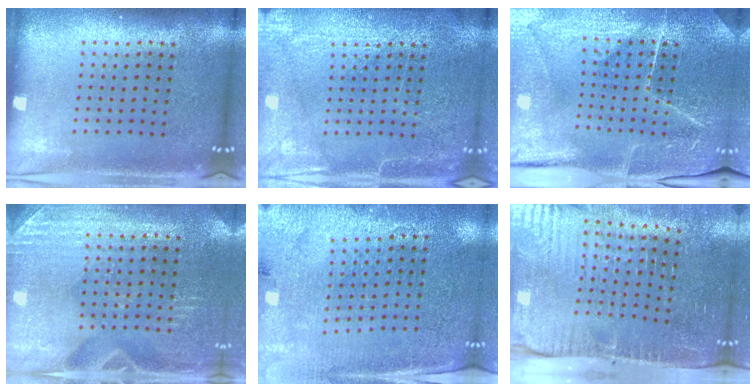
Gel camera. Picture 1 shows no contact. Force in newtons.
{"total": 4.0, "press": 3.9, "slide": 0.5}
{"total": 4.0, "press": 3.9, "slide": 0.3}
{"total": 3.0, "press": 2.9, "slide": 0.6}
{"total": 3.0, "press": 2.9, "slide": 0.8}
{"total": 4.8, "press": 4.1, "slide": 2.4}